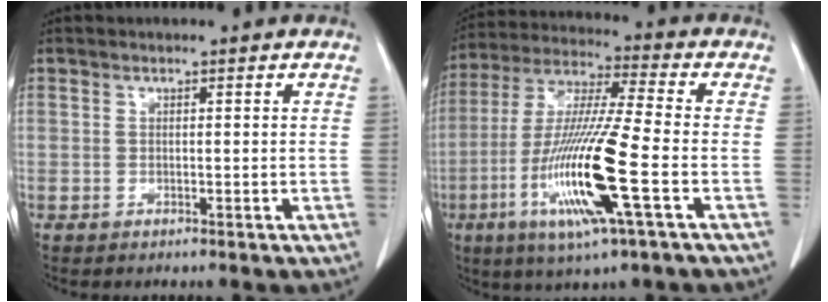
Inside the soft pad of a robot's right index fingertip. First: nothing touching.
{"total": 16.8, "force": [-5.4, 0.1, 15.9], "torque": [-0.328, -0.021, -0.104]}